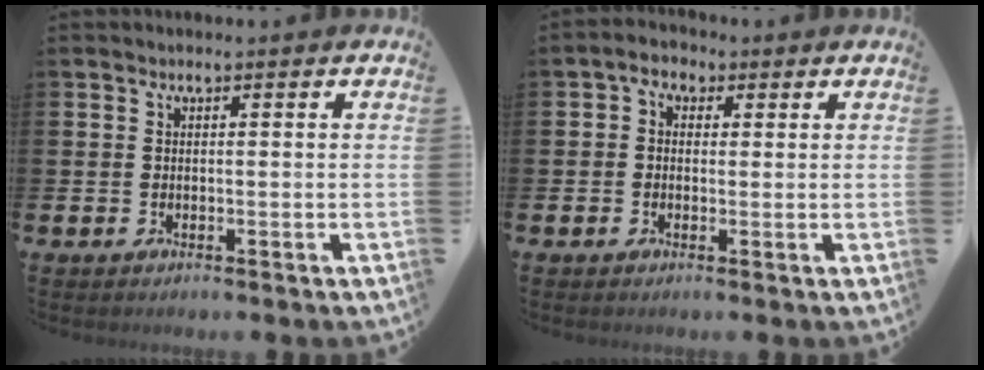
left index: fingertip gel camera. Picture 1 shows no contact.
{"total": 2.1, "force": [0.7, 1.8, 0.9], "torque": [-0.024, 0.006, 0.009]}